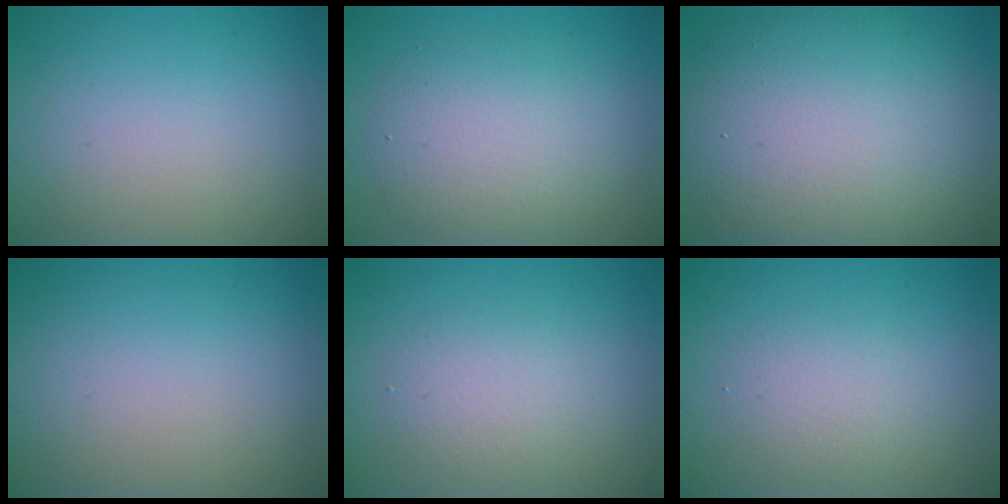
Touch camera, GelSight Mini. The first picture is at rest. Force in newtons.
{"total": 4.8, "press": 4.8, "slide": 0.1}
{"total": 13.8, "press": 13.8, "slide": 1.0}
{"total": 0.0}
{"total": 2.8, "press": 2.8, "slide": 0.1}
{"total": 2.2, "press": 2.2, "slide": 0.1}